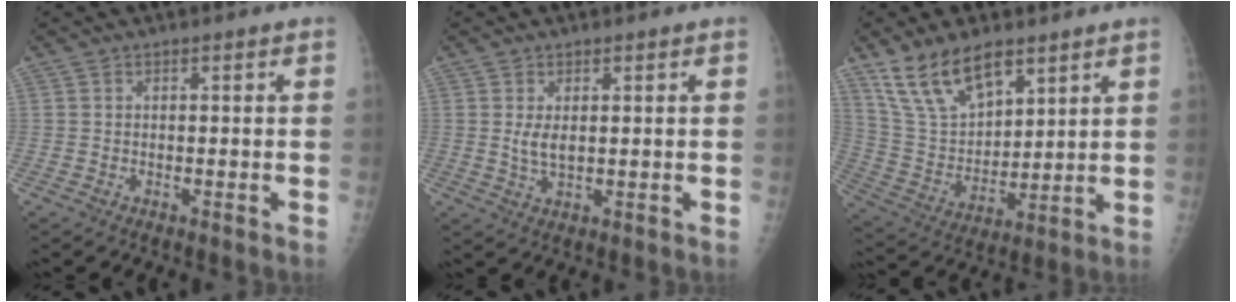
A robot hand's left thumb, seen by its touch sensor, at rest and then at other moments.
{"total": 2.8, "force": [0.6, 1.5, 2.4], "torque": [-0.043, -0.009, 0.016]}
{"total": 14.3, "force": [9.6, 6.9, 8.0], "torque": [-0.121, -0.042, 0.198]}